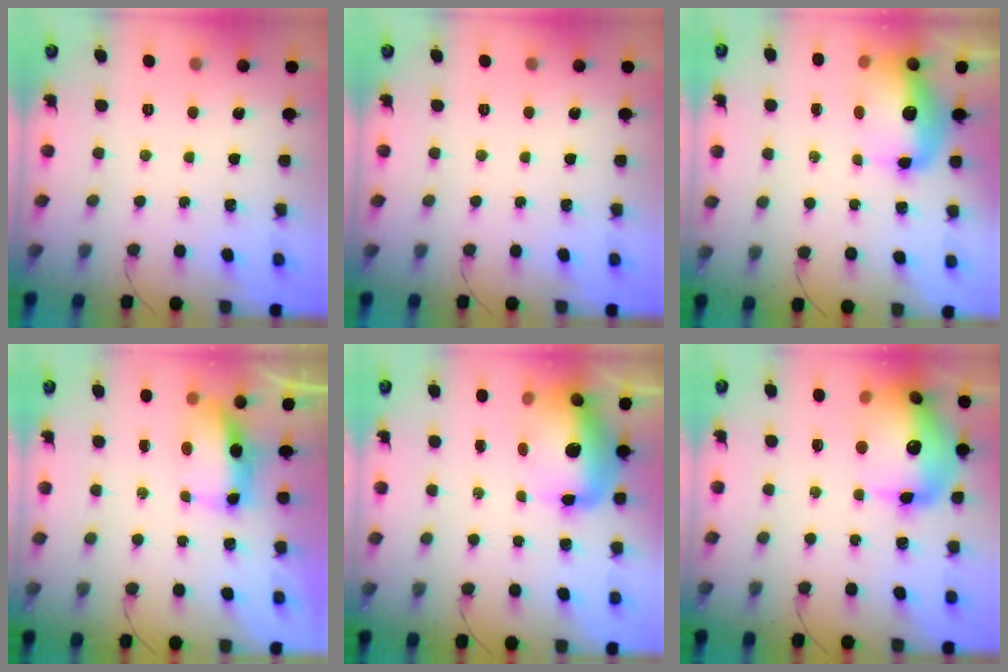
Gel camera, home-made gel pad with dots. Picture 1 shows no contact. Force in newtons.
{"total": 0.0}
{"total": 13.5, "press": 13.2, "slide": 3.1}
{"total": 7.2, "press": 7.2, "slide": 0.5}
{"total": 15.2, "press": 14.8, "slide": 3.5}
{"total": 22.4, "press": 22.0, "slide": 4.2}